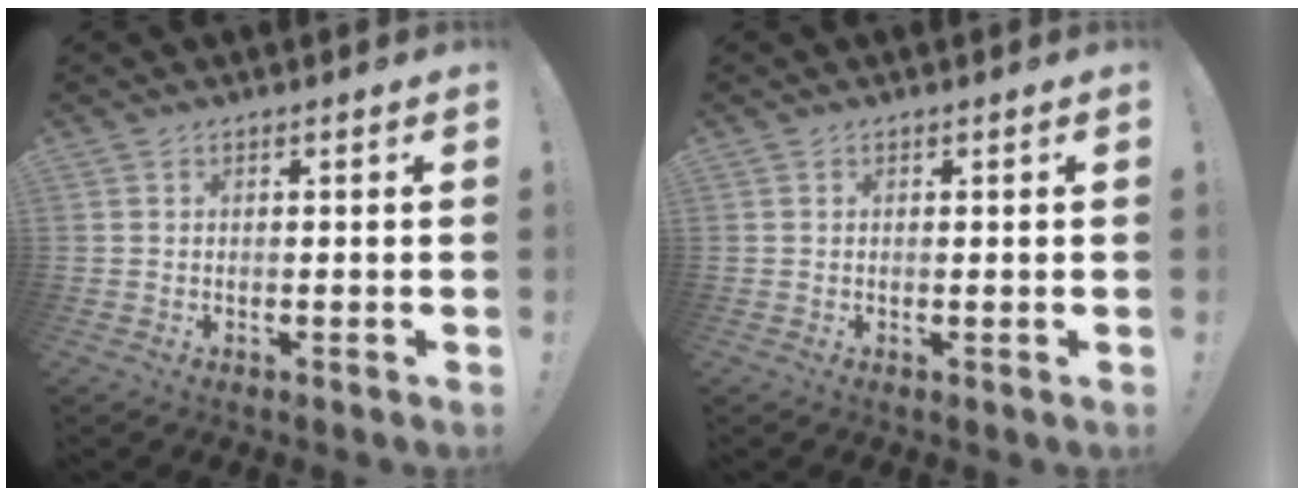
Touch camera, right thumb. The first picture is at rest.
{"total": 0.0}